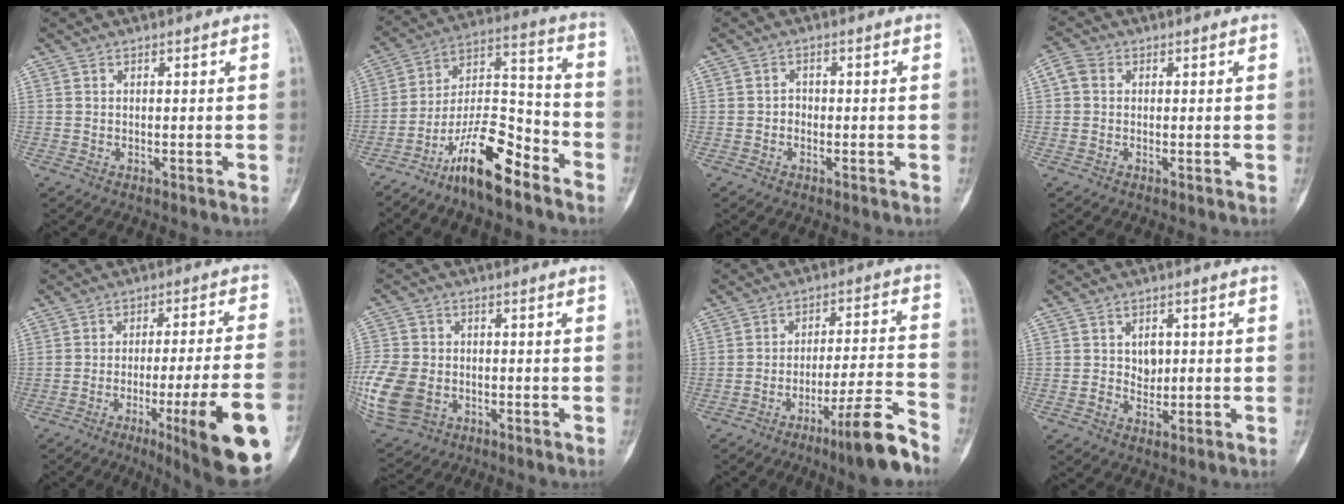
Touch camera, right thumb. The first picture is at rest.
{"total": 14.8, "force": [-10.1, 4.4, 9.8], "torque": [-0.167, 0.089, -0.185]}
{"total": 1.5, "force": [-0.5, 1.3, 0.7], "torque": [0.002, 0.007, -0.011]}
{"total": 3.2, "force": [0.6, 2.8, 1.5], "torque": [-0.024, 0.011, 0.008]}
{"total": 19.6, "force": [-7.8, 1.7, 17.9], "torque": [-0.204, 0.010, -0.106]}
{"total": 17.1, "force": [-4.6, 13.1, 10.0], "torque": [-0.257, 0.000, -0.076]}
{"total": 11.9, "force": [-8.4, 0.3, 8.4], "torque": [-0.126, 0.058, -0.137]}
{"total": 3.6, "force": [0.3, 2.8, 2.2], "torque": [-0.005, 0.002, 0.005]}